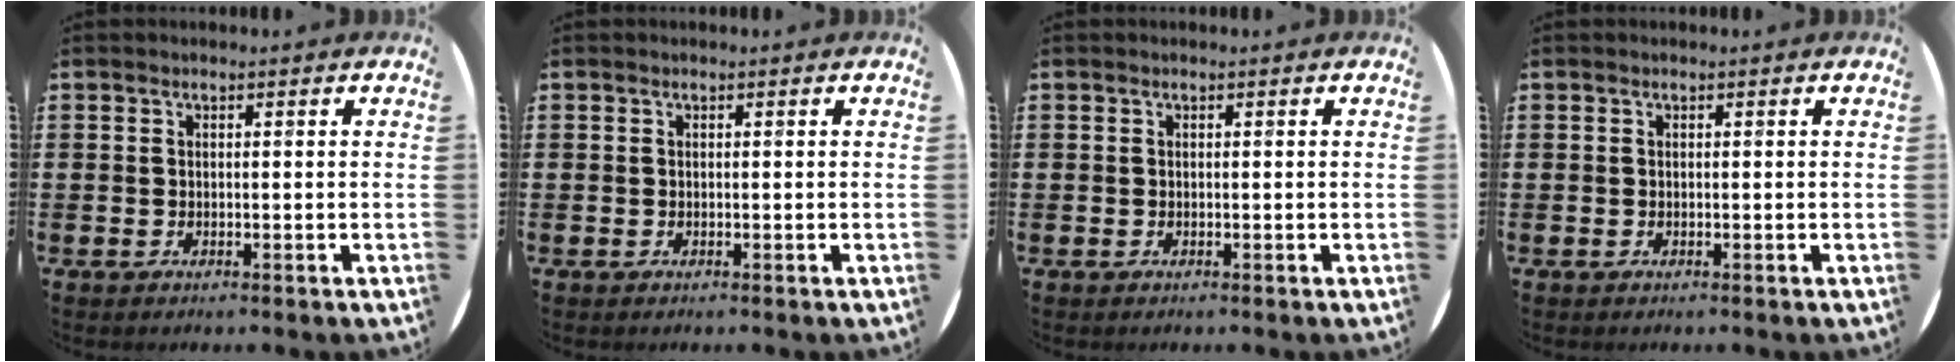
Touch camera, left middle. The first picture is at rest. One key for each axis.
{"total": 0.0}
{"total": 0.0}
{"total": 0.0}